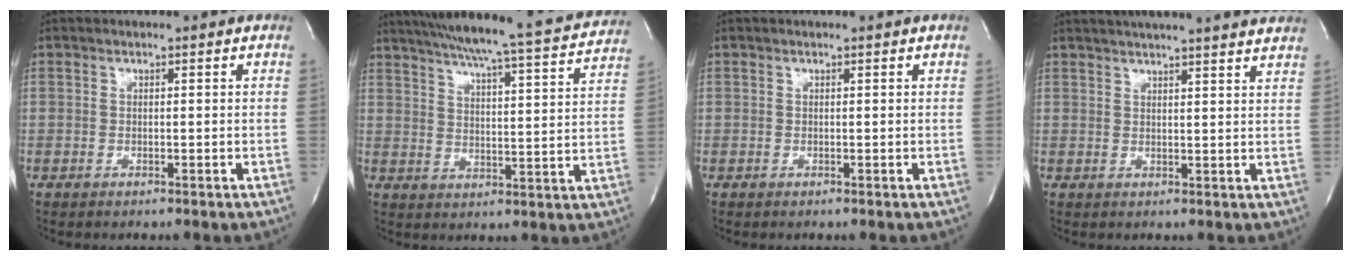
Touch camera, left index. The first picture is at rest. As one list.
[{"total": 23.9, "force": [21.9, 0.9, 9.6], "torque": [-0.157, -0.039, 0.278]}, {"total": 0.0}, {"total": 18.5, "force": [16.8, 0.8, 7.7], "torque": [-0.125, 0.014, 0.211]}]